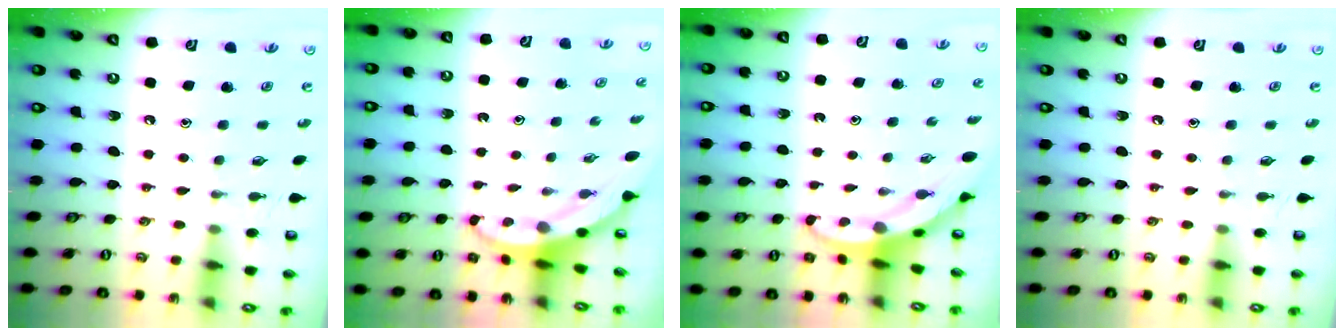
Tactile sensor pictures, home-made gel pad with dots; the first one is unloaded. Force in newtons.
{"total": 3.9, "press": 3.9, "slide": 0.5}
{"total": 3.3, "press": 3.3, "slide": 0.2}
{"total": 0.0}